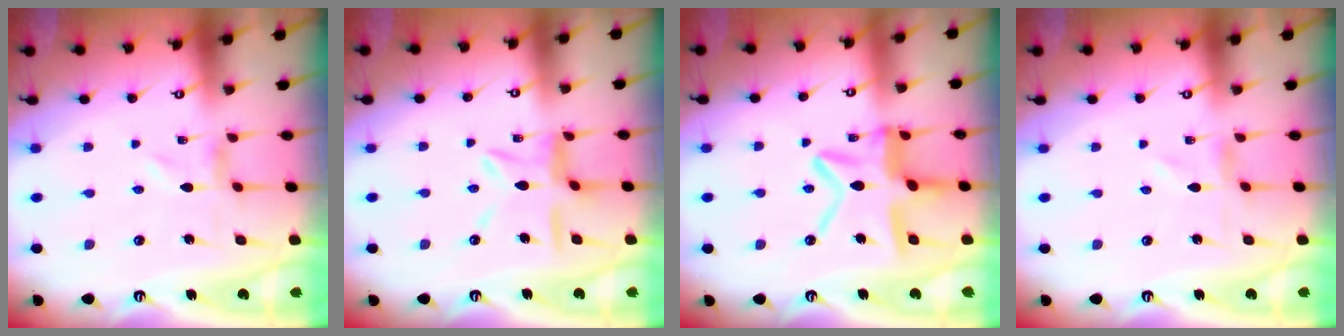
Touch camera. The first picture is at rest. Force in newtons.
{"total": 10.8, "press": 10.7, "slide": 0.9}
{"total": 13.8, "press": 13.8, "slide": 1.4}
{"total": 0.0}